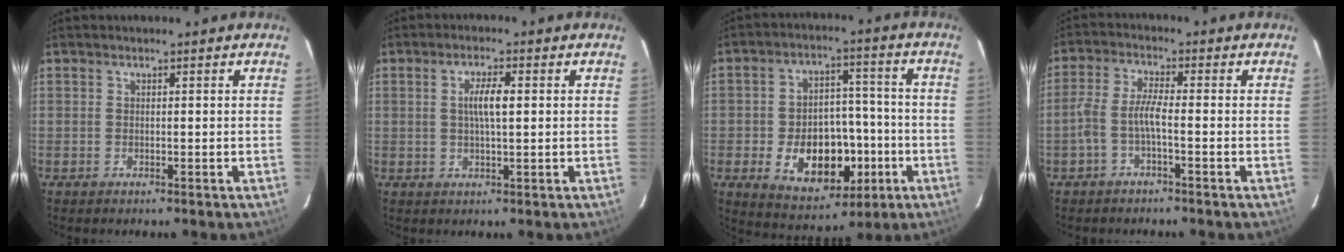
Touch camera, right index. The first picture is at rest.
{"total": 4.3, "force": [0.6, 0.9, 4.2], "torque": [-0.077, 0.004, 0.012]}
{"total": 15.5, "force": [-5.0, 10.5, 10.4], "torque": [-0.201, 0.019, -0.053]}
{"total": 4.1, "force": [-1.8, 0.4, 3.7], "torque": [-0.090, 0.010, -0.037]}